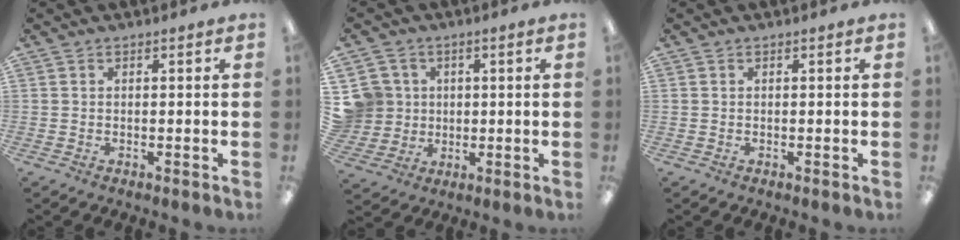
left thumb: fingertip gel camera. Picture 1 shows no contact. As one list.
[{"total": 8.3, "force": [1.7, 8.1, 0.7], "torque": [-0.036, 0.006, 0.044]}, {"total": 0.0}]